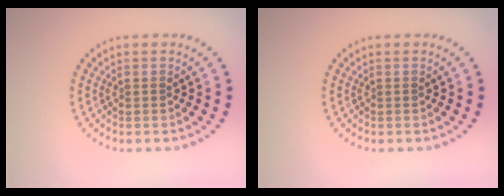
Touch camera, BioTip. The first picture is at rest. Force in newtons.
{"total": 0.0}